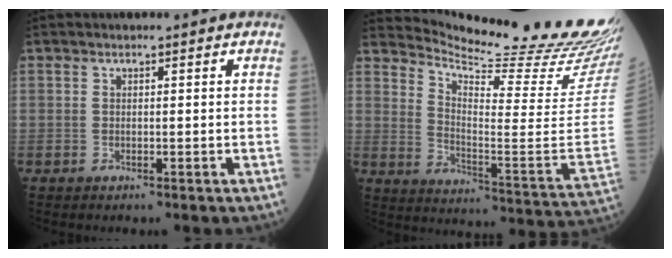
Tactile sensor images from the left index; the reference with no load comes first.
{"total": 23.8, "force": [22.3, -1.5, 8.0], "torque": [-0.145, -0.136, 0.301]}